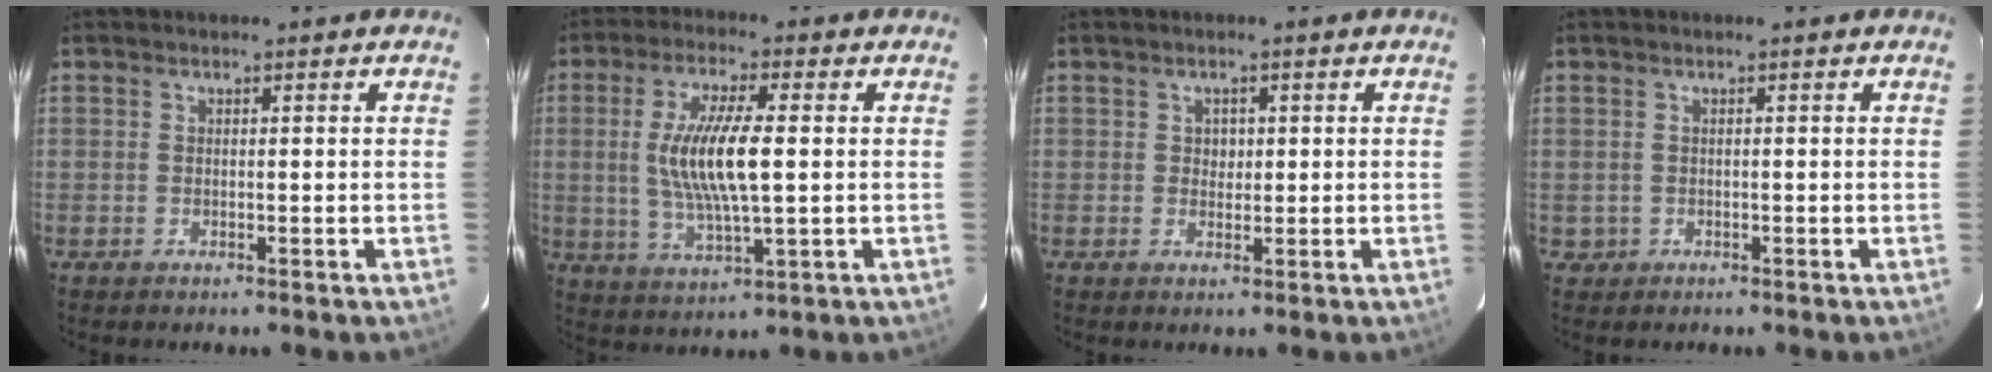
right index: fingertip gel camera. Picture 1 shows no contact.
{"total": 11.7, "force": [0.6, 2.8, 11.3], "torque": [-0.220, -0.004, 0.017]}
{"total": 1.7, "force": [0.3, 1.7, 0.4], "torque": [-0.003, 0.005, 0.004]}
{"total": 1.3, "force": [-0.2, 1.3, 0.0], "torque": [0.001, 0.003, 0.002]}